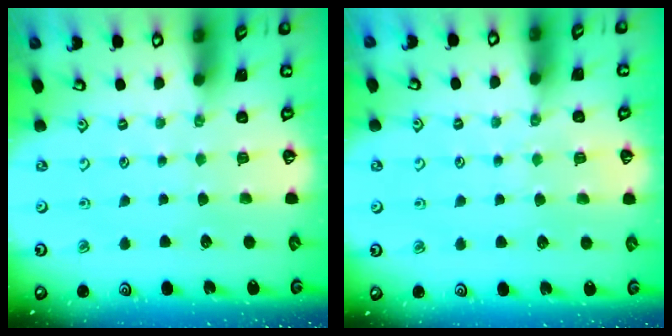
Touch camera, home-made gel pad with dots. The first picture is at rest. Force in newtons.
{"total": 4.1, "press": 4.1, "slide": 0.4}